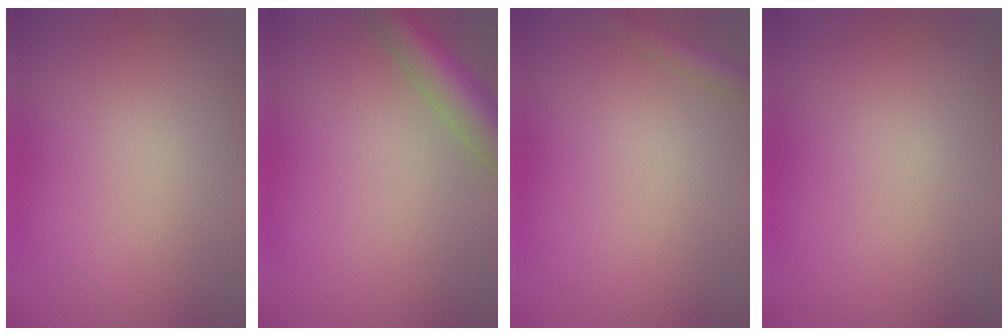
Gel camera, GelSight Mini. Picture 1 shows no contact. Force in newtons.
{"total": 4.9, "press": 4.9, "slide": 0.2}
{"total": 1.7, "press": 1.7, "slide": 0.1}
{"total": 0.0}